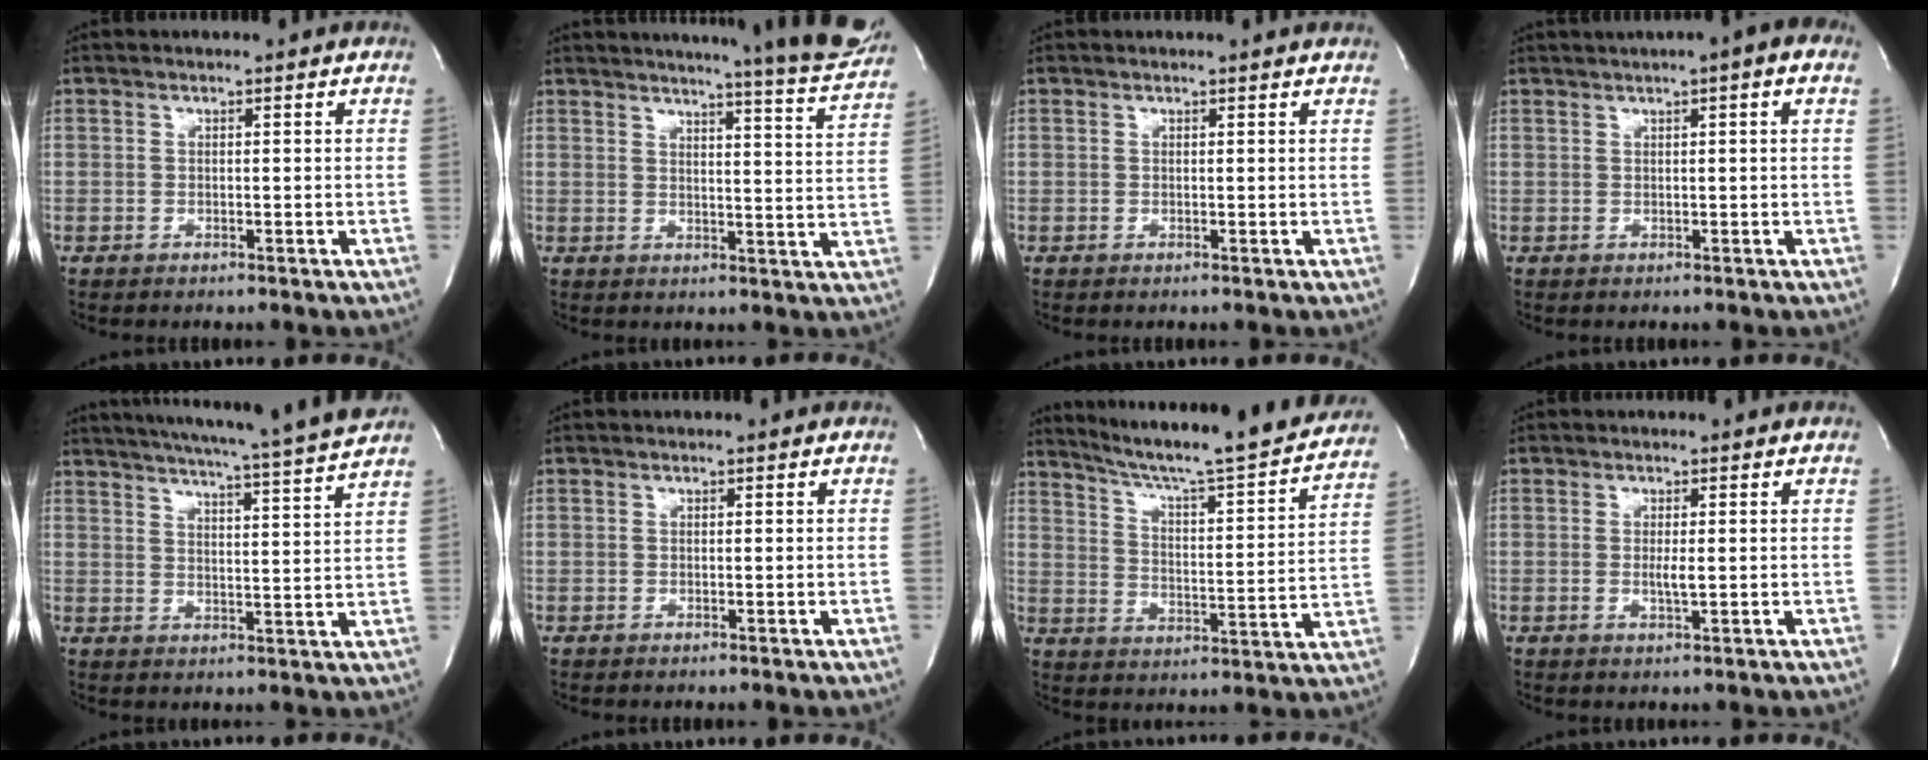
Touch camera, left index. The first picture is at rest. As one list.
[{"total": 18.3, "force": [16.9, -0.3, 7.1], "torque": [-0.102, -0.077, 0.190]}, {"total": 1.7, "force": [1.7, -0.1, 0.3], "torque": [-0.012, 0.001, 0.014]}, {"total": 4.6, "force": [2.4, 0.2, 4.0], "torque": [-0.060, 0.021, 0.033]}, {"total": 18.1, "force": [16.4, -1.9, 7.4], "torque": [-0.130, -0.038, 0.214]}, {"total": 0.0}, {"total": 23.4, "force": [21.1, 0.9, 10.1], "torque": [-0.159, -0.043, 0.284]}, {"total": 1.7, "force": [-0.1, 0.1, 1.7], "torque": [-0.035, -0.005, -0.001]}]